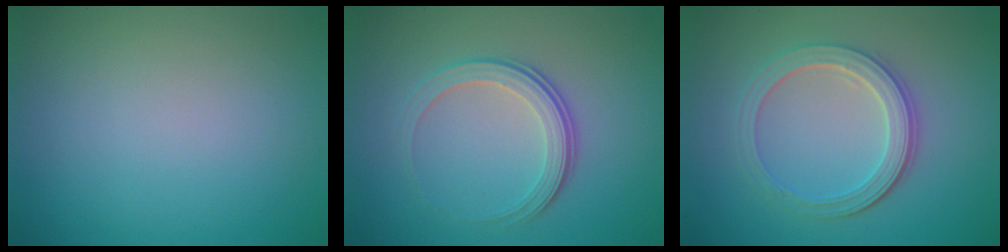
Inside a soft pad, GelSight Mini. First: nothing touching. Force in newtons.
{"total": 3.5, "press": 2.6, "slide": 2.4}
{"total": 4.2, "press": 3.5, "slide": 2.3}